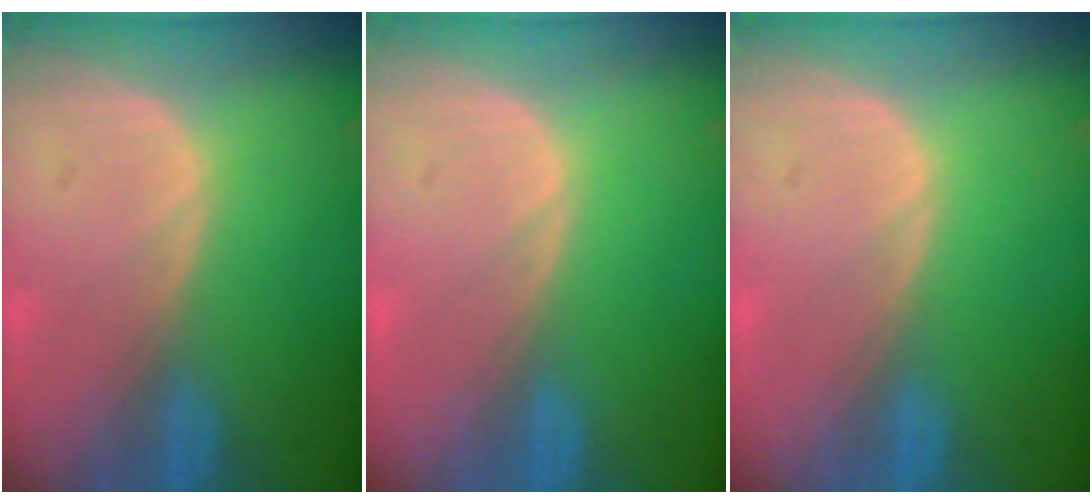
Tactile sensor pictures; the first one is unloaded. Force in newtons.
{"total": 0.0}
{"total": 0.0}